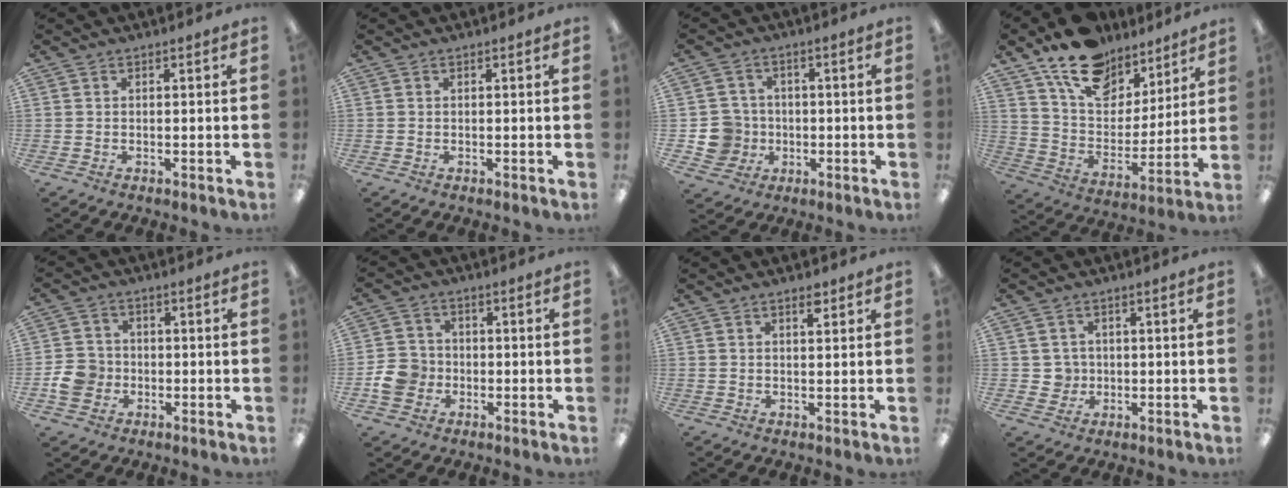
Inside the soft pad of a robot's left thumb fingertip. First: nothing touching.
{"total": 0.0}
{"total": 7.9, "force": [-1.0, 7.7, 1.5], "torque": [-0.056, 0.015, -0.010]}
{"total": 16.5, "force": [12.4, 8.9, 6.2], "torque": [-0.117, -0.078, 0.228]}
{"total": 6.6, "force": [-1.6, 5.9, 2.6], "torque": [-0.058, 0.009, -0.029]}
{"total": 7.0, "force": [-1.7, 6.2, 2.8], "torque": [-0.063, 0.013, -0.030]}
{"total": 2.3, "force": [1.7, 0.7, 1.4], "torque": [-0.016, -0.005, 0.027]}
{"total": 3.5, "force": [0.4, 3.5, 0.2], "torque": [-0.007, 0.002, 0.006]}